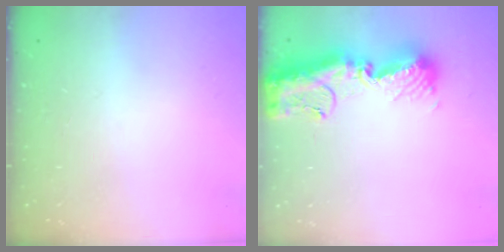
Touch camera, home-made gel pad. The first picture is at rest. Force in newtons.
{"total": 15.0, "press": 14.9, "slide": 1.7}